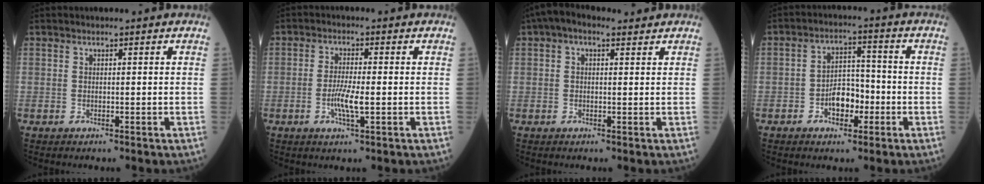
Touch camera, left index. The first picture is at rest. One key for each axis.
{"total": 4.2, "fx": -1.0, "fy": 0.5, "fz": 4.1, "tx": -0.085, "ty": -0.005, "tz": -0.020}
{"total": 3.9, "fx": 2.4, "fy": 1.9, "fz": 2.5, "tx": -0.056, "ty": 0.033, "tz": 0.039}
{"total": 5.7, "fx": -2.1, "fy": 3.3, "fz": 4.1, "tx": -0.073, "ty": 0.016, "tz": -0.038}